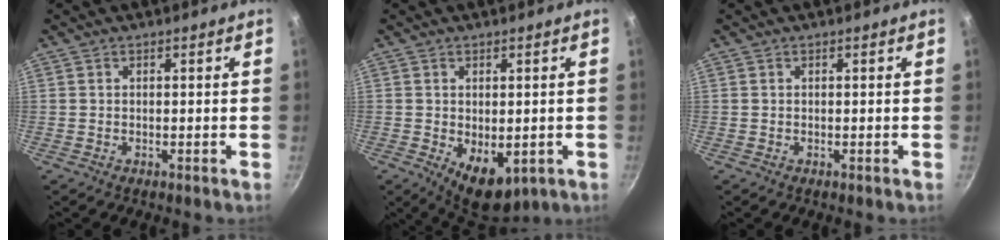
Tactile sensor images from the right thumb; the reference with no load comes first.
{"total": 7.9, "force": [-1.5, 4.8, 6.1], "torque": [-0.068, -0.013, -0.008]}
{"total": 0.0}